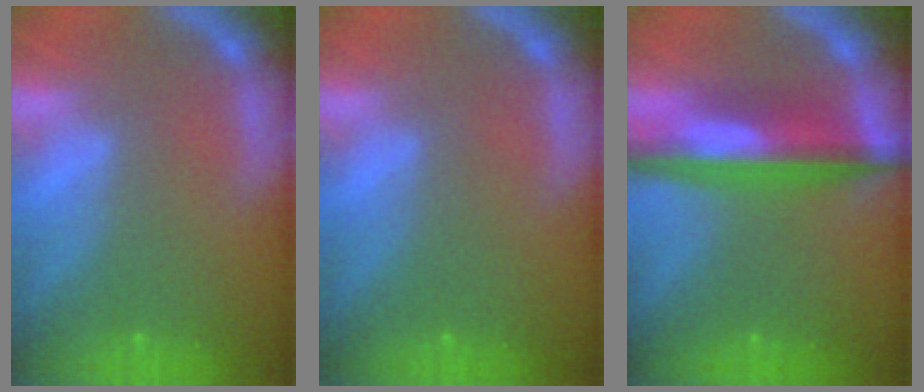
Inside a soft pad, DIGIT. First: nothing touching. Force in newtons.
{"total": 0.0}
{"total": 7.1}